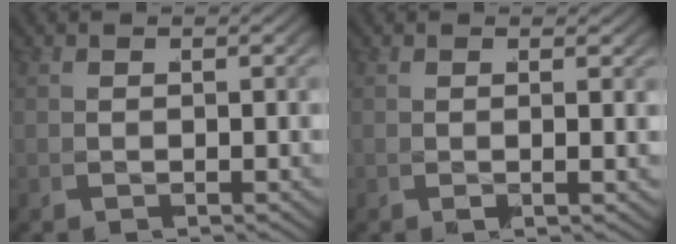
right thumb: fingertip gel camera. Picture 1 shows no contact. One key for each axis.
{"total": 1.0, "fx": 0.5, "fy": -0.5, "fz": 0.6, "tx": -0.015, "ty": 0.002, "tz": 0.006}